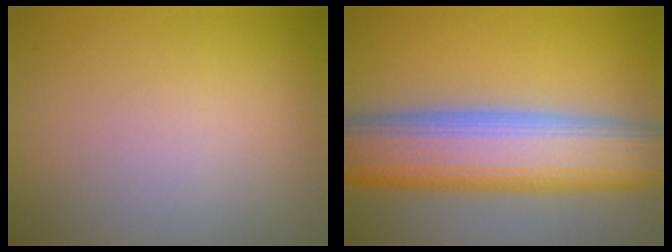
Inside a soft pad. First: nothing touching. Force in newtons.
{"total": 11.0, "press": 11.0, "slide": 0.6}